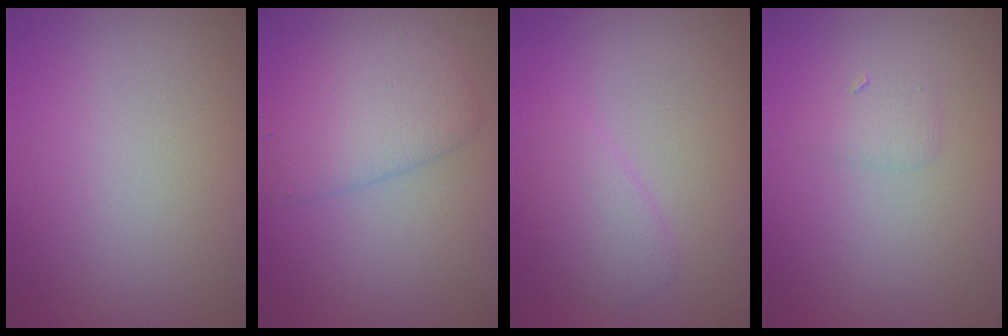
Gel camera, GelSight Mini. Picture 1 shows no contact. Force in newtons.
{"total": 4.4, "press": 4.4, "slide": 0.0}
{"total": 2.2, "press": 2.2, "slide": 0.1}
{"total": 1.2, "press": 1.2, "slide": 0.1}